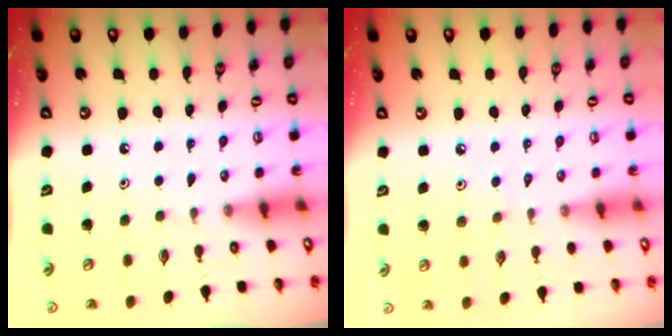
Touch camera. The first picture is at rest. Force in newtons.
{"total": 2.1, "press": 2.0, "slide": 0.4}